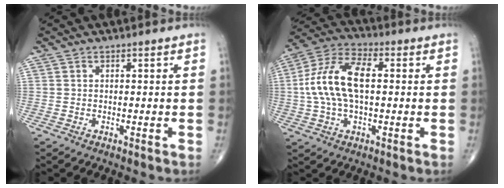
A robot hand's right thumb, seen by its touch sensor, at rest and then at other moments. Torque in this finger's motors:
{"motor_torque": [2.06, 1.96, 1.19, -0.11, 0.18]}